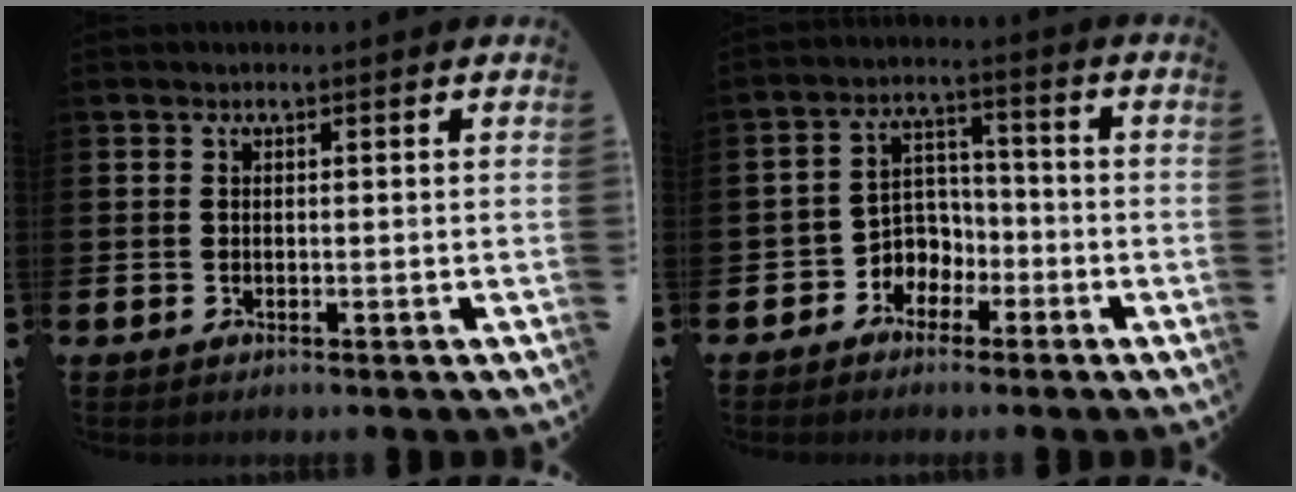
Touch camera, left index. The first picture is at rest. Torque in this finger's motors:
{"motor_torque": [0.21, 0.18, 0.02, 0.00]}